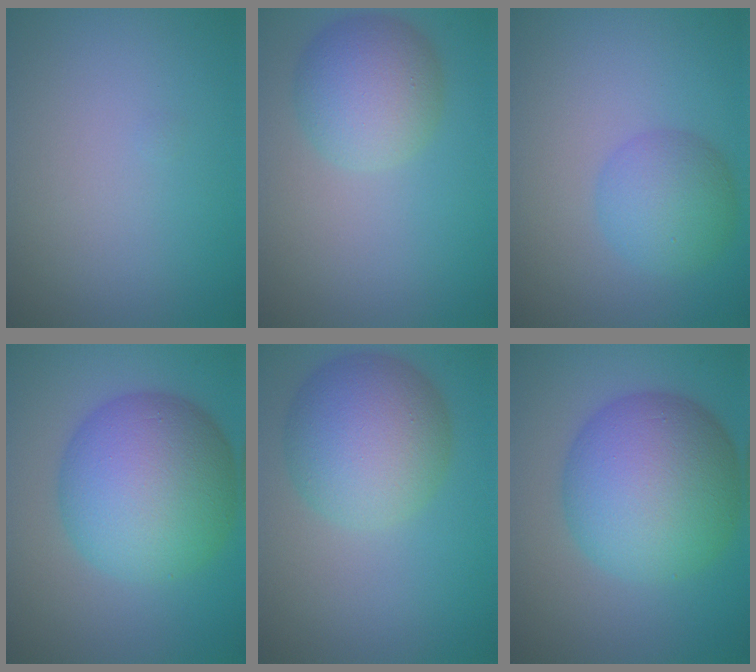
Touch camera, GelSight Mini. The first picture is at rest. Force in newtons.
{"total": 5.2, "press": 5.2, "slide": 0.4}
{"total": 3.7, "press": 3.7, "slide": 0.2}
{"total": 11.7, "press": 11.7, "slide": 0.1}
{"total": 8.0, "press": 8.0, "slide": 0.2}
{"total": 11.7, "press": 11.7, "slide": 0.1}